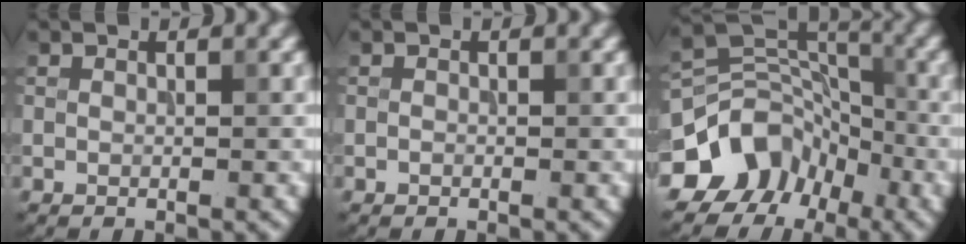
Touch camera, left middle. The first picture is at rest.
{"total": 0.0}
{"total": 9.9, "force": [-5.7, 7.4, 3.2], "torque": [-0.054, 0.023, -0.107]}